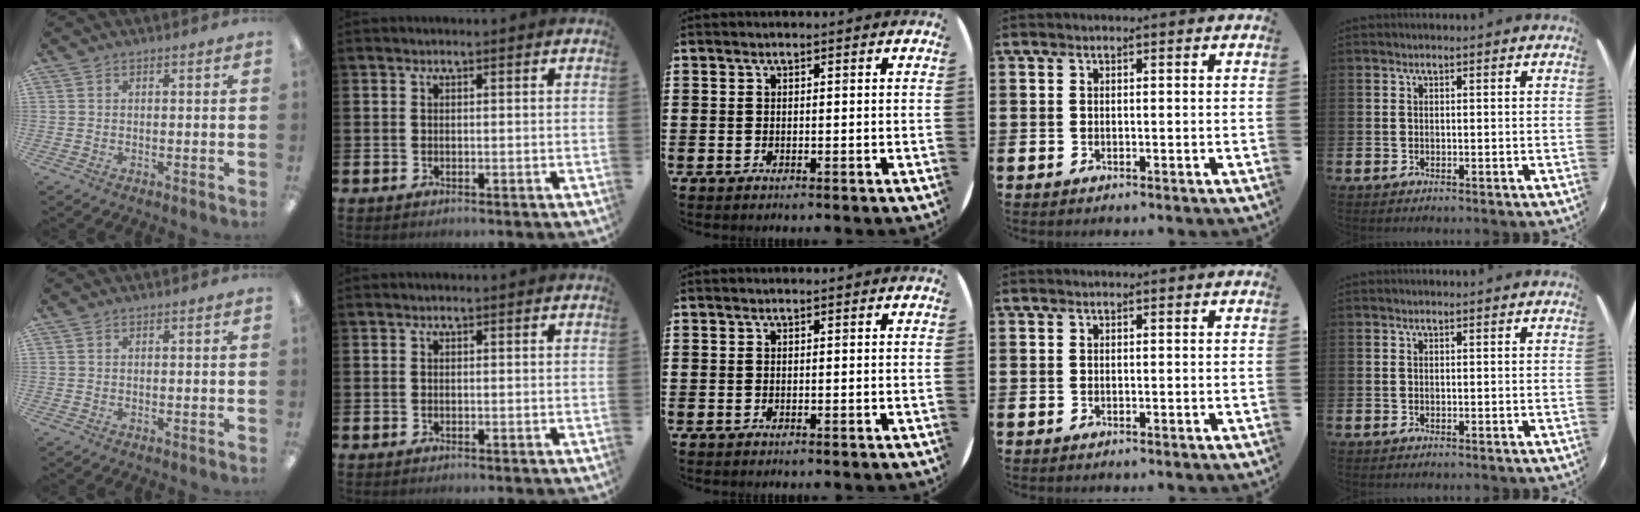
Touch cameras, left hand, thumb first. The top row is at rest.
{}